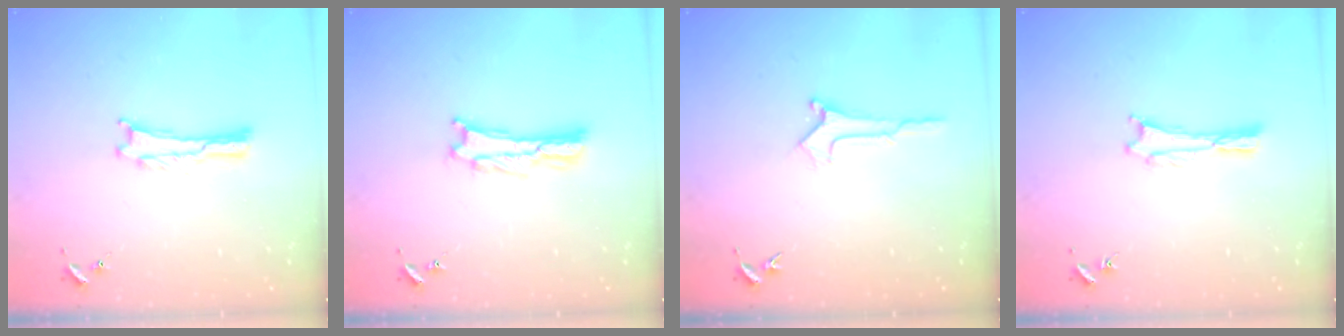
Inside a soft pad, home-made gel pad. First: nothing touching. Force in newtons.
{"total": 1.6, "press": 1.6, "slide": 0.2}
{"total": 0.6, "press": 0.6, "slide": 0.1}
{"total": 0.7, "press": 0.7, "slide": 0.1}